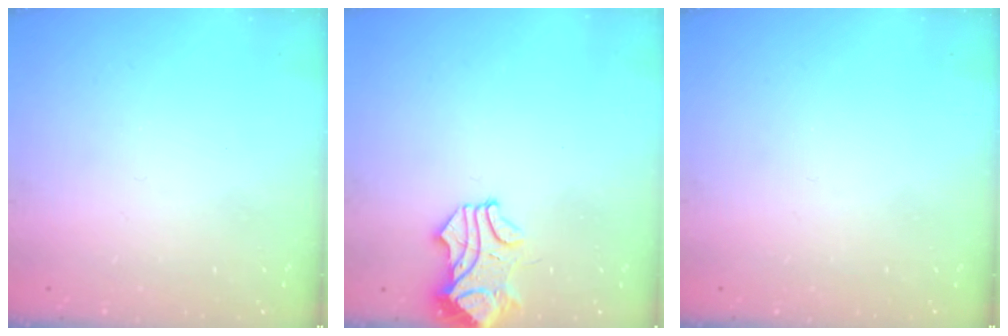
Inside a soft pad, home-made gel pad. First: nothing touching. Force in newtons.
{"total": 1.6, "press": 1.4, "slide": 0.8}
{"total": 0.0}